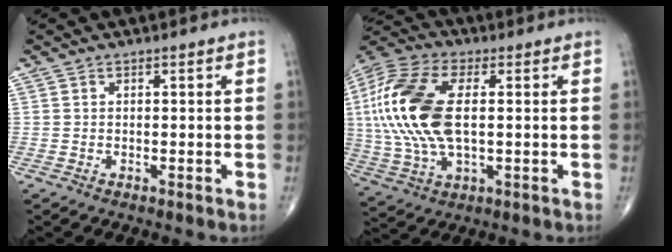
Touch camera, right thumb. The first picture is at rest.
{"total": 21.2, "force": [1.9, 10.8, 18.2], "torque": [-0.413, 0.003, 0.032]}